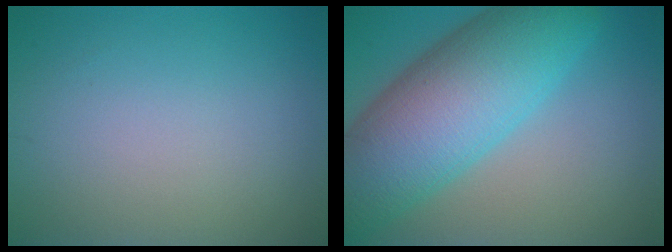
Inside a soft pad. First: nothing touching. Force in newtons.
{"total": 12.1, "press": 12.1, "slide": 0.3}